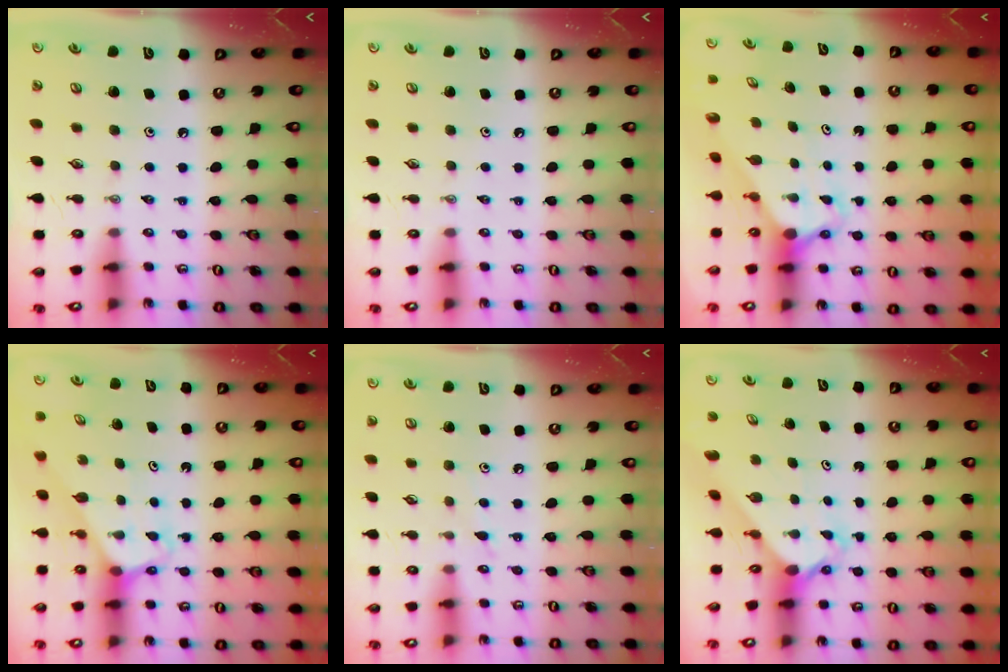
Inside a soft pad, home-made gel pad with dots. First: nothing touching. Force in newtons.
{"total": 0.0}
{"total": 2.9, "press": 2.9, "slide": 0.3}
{"total": 3.2, "press": 3.2, "slide": 0.2}
{"total": 6.5, "press": 6.5, "slide": 0.6}
{"total": 2.6, "press": 2.6, "slide": 0.3}